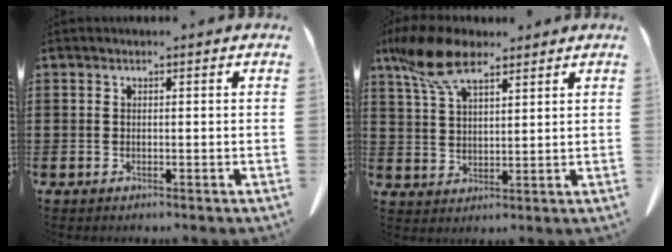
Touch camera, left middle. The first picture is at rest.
{"total": 9.4, "force": [6.3, 3.5, 6.0], "torque": [-0.139, -0.008, 0.118]}